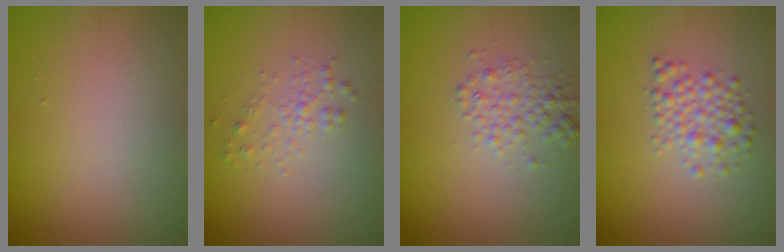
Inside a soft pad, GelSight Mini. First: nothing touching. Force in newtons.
{"total": 1.3, "press": 1.3, "slide": 0.1}
{"total": 2.2, "press": 2.2, "slide": 0.0}
{"total": 2.7, "press": 2.7, "slide": 0.1}